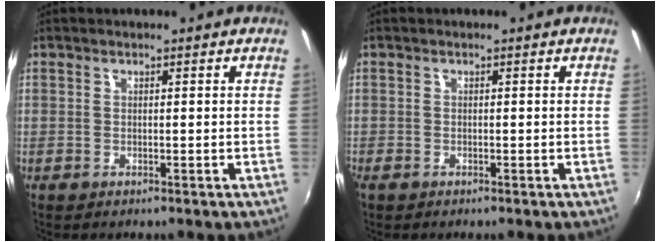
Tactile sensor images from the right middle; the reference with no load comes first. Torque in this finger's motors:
{"motor_torque": [0.30, -0.24, 0.00, 0.02]}